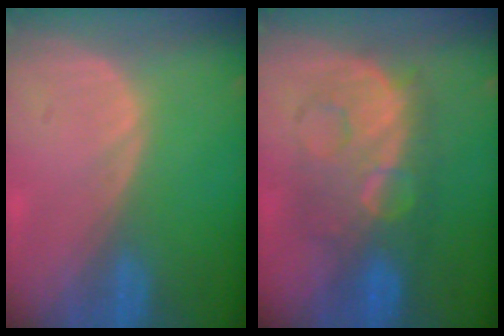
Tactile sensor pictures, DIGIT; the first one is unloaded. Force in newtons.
{"total": 8.8, "press": 8.8, "slide": 0.4}